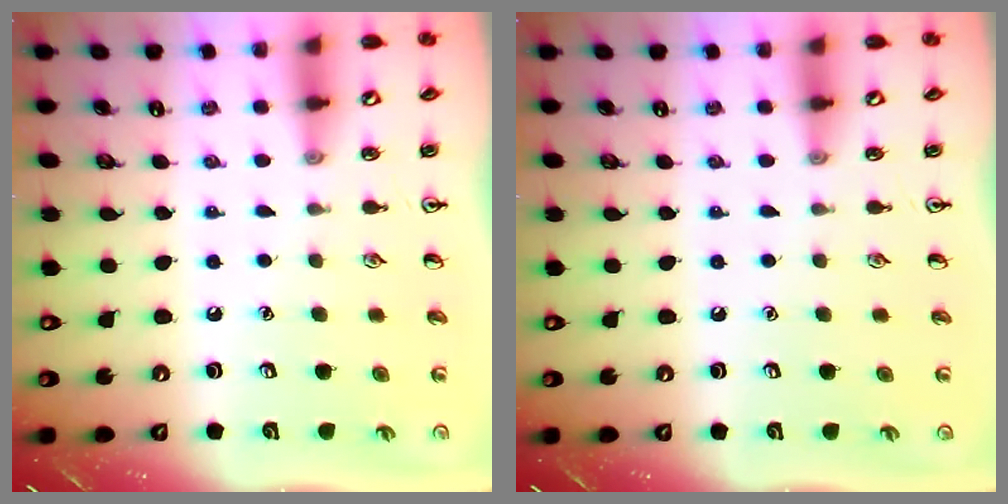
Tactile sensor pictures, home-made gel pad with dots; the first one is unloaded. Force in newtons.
{"total": 0.0}